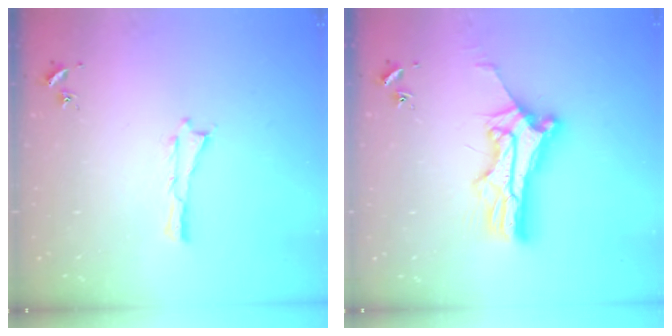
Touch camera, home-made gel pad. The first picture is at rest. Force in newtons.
{"total": 10.4, "press": 10.4, "slide": 0.8}